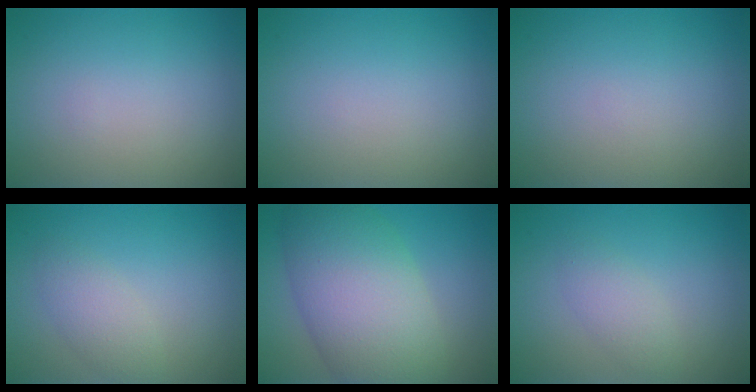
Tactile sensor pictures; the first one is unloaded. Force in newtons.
{"total": 0.0}
{"total": 0.0}
{"total": 2.1, "press": 2.1, "slide": 0.0}
{"total": 10.5, "press": 10.5, "slide": 0.5}
{"total": 1.9, "press": 1.9, "slide": 0.1}